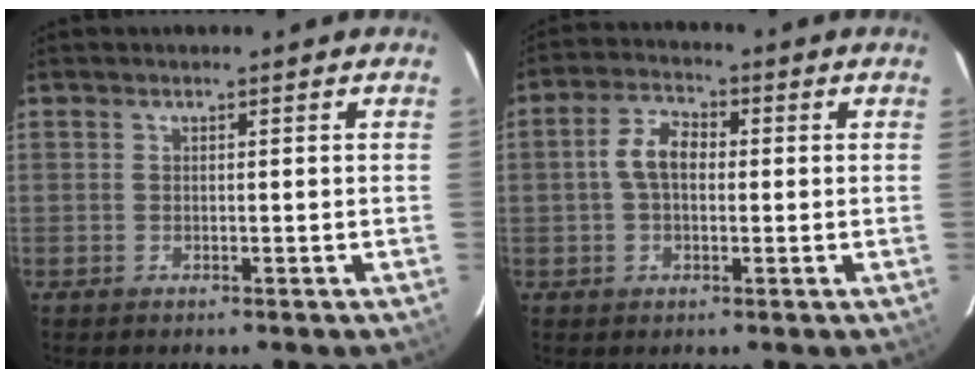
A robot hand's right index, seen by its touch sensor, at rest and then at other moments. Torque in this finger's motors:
{"motor_torque": [0.17, 0.00, 0.16, 0.06]}